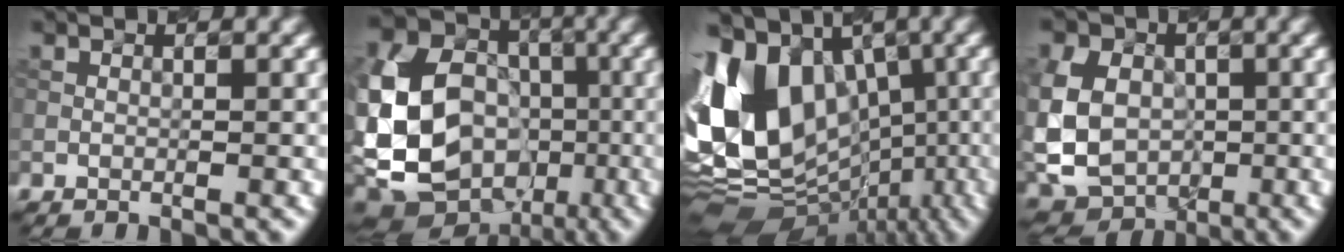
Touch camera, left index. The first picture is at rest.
{"total": 17.4, "force": [-4.9, 14.3, 8.6], "torque": [-0.200, -0.022, -0.095]}
{"total": 15.8, "force": [0.6, 11.9, 10.4], "torque": [-0.213, 0.023, 0.002]}
{"total": 8.9, "force": [-0.9, 7.1, 5.3], "torque": [-0.111, 0.000, -0.026]}